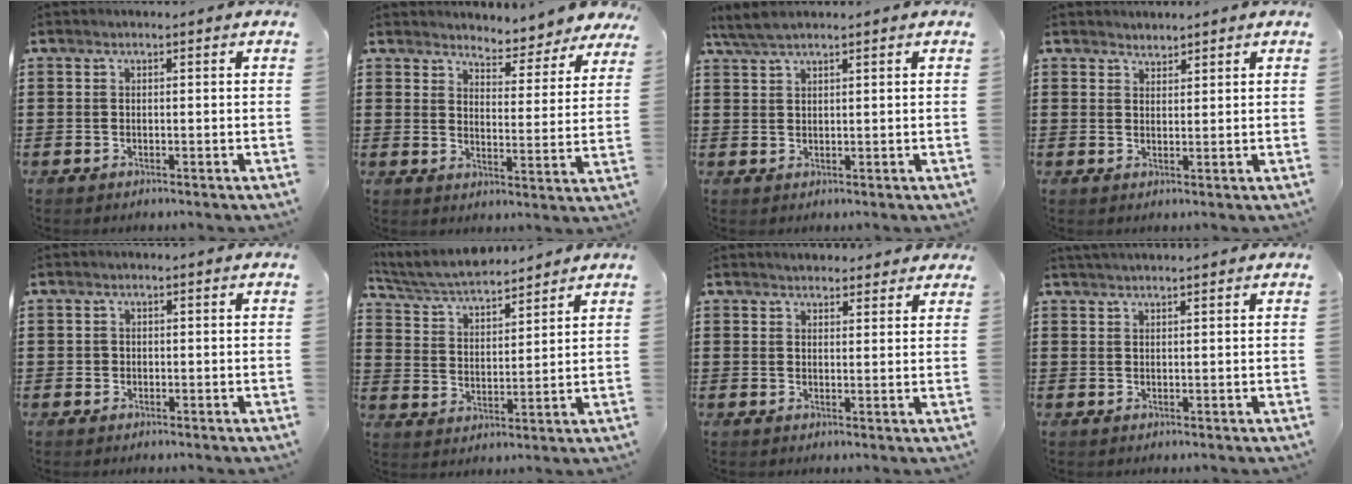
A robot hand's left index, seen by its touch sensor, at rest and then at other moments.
{"total": 4.5, "force": [4.5, 0.0, -0.1], "torque": [-0.018, -0.039, 0.074]}
{"total": 3.1, "force": [2.5, 0.5, 1.8], "torque": [-0.041, 0.004, 0.047]}
{"total": 1.7, "force": [1.6, 0.3, -0.5], "torque": [0.004, 0.001, 0.033]}
{"total": 0.7, "force": [0.0, 0.7, 0.1], "torque": [-0.005, 0.004, 0.000]}
{"total": 5.3, "force": [5.1, 0.6, 1.6], "torque": [-0.053, -0.026, 0.087]}
{"total": 2.3, "force": [2.2, 0.5, -0.1], "torque": [-0.004, 0.001, 0.043]}
{"total": 1.5, "force": [1.5, -0.1, 0.3], "torque": [-0.008, 0.001, 0.029]}